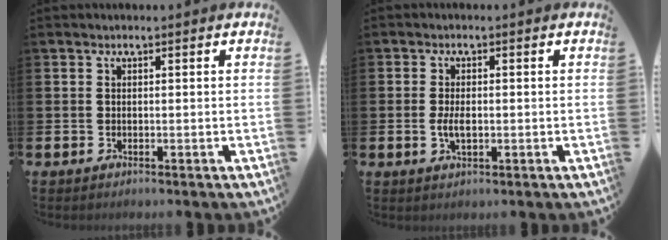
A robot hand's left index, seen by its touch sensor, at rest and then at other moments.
{"total": 2.6, "force": [-0.2, 1.3, 2.3], "torque": [-0.040, 0.002, -0.005]}